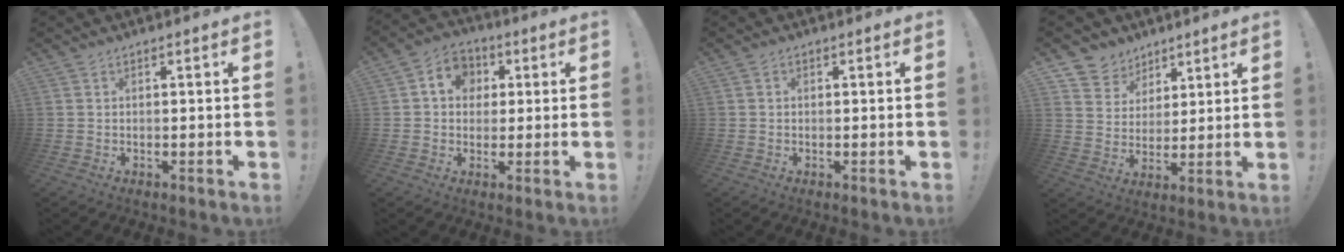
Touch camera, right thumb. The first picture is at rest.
{"total": 8.6, "force": [1.6, 7.6, 3.8], "torque": [-0.047, 0.004, 0.033]}
{"total": 0.7, "force": [0.1, 0.6, 0.3], "torque": [-0.008, 0.003, 0.002]}
{"total": 8.0, "force": [4.9, 6.3, 0.5], "torque": [-0.018, -0.038, 0.102]}